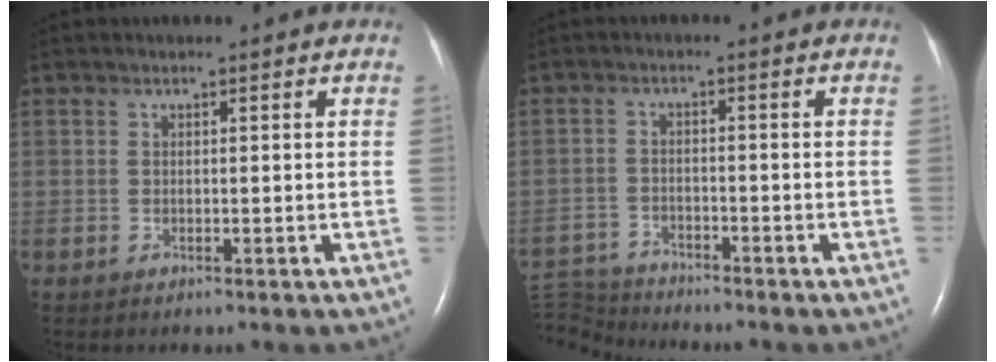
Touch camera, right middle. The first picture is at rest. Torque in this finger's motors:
{"motor_torque": [-0.76, -0.64, -0.52, -0.16]}